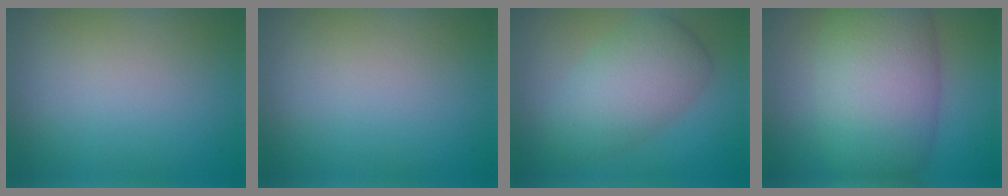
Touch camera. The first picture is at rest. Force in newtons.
{"total": 0.0}
{"total": 5.6, "press": 5.6, "slide": 0.3}
{"total": 10.4, "press": 10.4, "slide": 0.3}